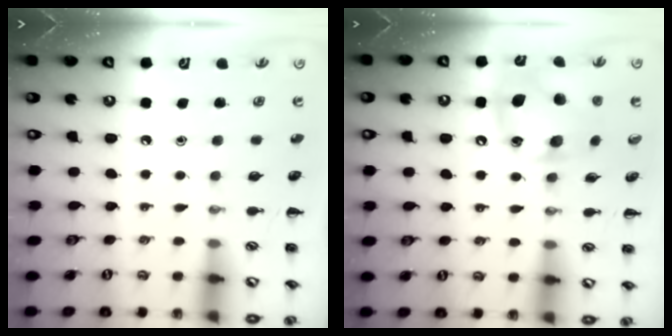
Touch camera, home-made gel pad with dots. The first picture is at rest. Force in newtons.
{"total": 13.6, "press": 13.6, "slide": 0.8}